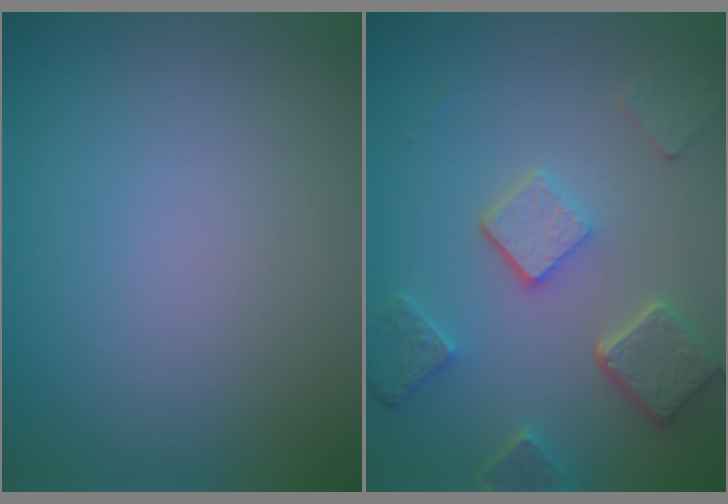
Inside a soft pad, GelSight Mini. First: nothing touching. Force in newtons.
{"total": 5.2, "press": 4.0, "slide": 3.4}